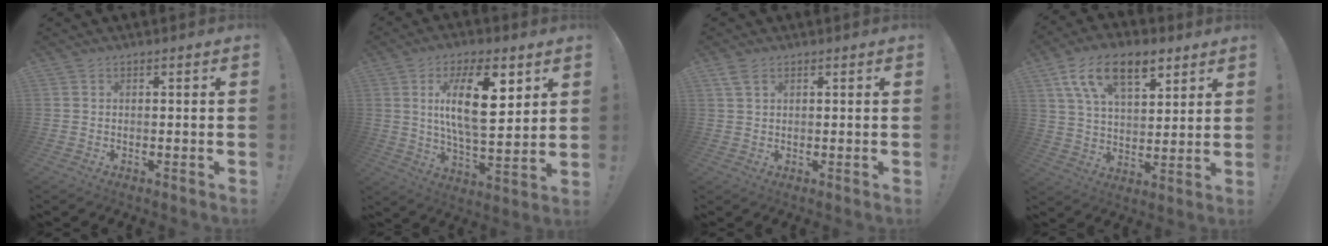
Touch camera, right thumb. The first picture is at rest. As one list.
[{"total": 17.0, "force": [5.8, 5.8, 14.9], "torque": [-0.278, -0.014, 0.081]}, {"total": 3.0, "force": [1.7, 1.6, 1.9], "torque": [-0.032, -0.003, 0.032]}, {"total": 16.0, "force": [8.9, 8.3, 10.4], "torque": [-0.172, -0.031, 0.161]}]